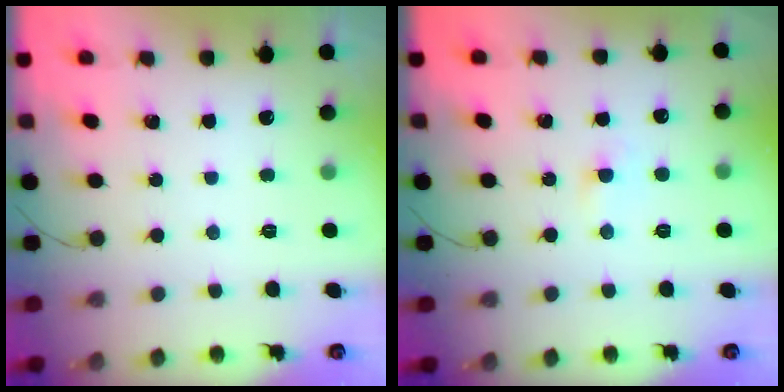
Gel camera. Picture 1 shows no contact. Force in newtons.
{"total": 1.8, "press": 1.6, "slide": 0.8}